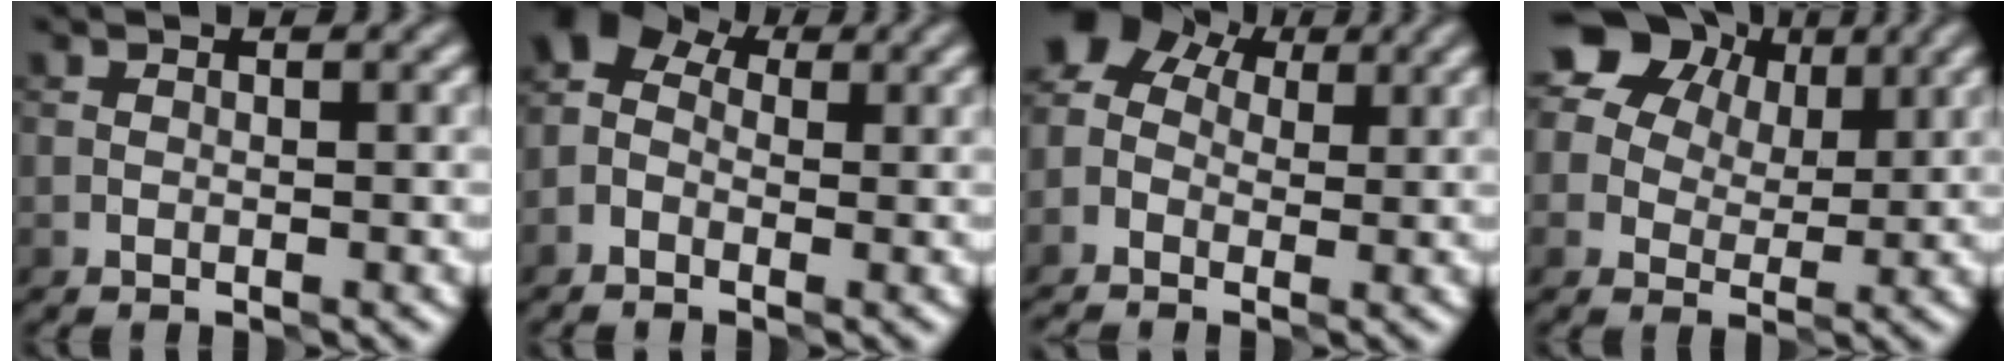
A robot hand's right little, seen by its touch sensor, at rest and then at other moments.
{"total": 4.6, "force": [0.2, 3.4, 3.0], "torque": [-0.055, 0.027, -0.010]}
{"total": 7.1, "force": [0.8, 5.4, 4.5], "torque": [-0.095, 0.033, -0.002]}
{"total": 9.9, "force": [4.9, 6.7, 5.4], "torque": [-0.079, 0.037, 0.069]}